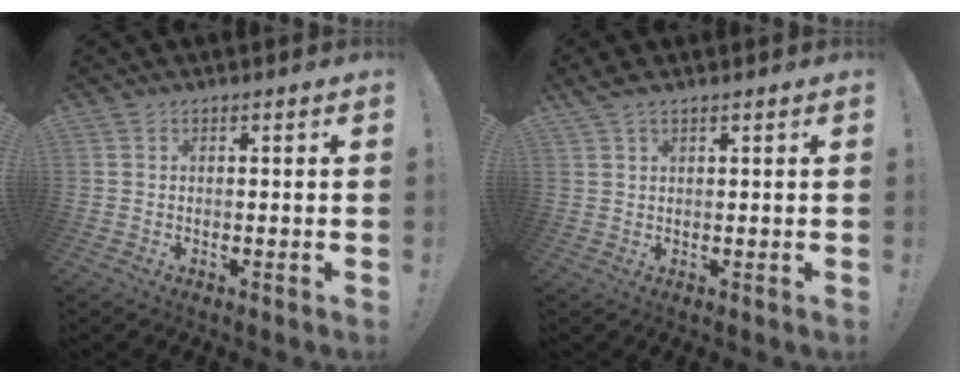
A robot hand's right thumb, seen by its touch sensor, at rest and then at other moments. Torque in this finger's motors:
{"motor_torque": [-0.97, 1.13, 0.18, 0.01, 0.01]}